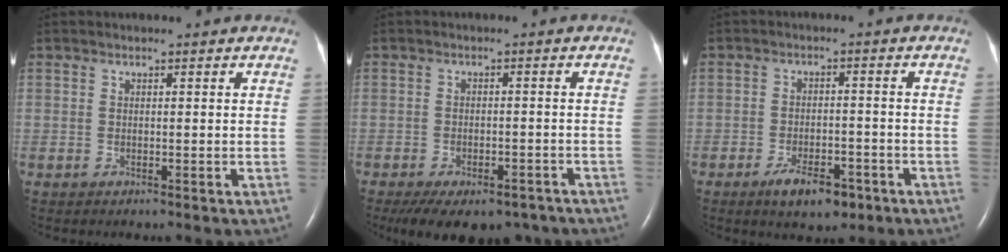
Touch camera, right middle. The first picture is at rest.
{"total": 13.1, "force": [-9.5, 6.3, 6.4], "torque": [-0.120, -0.007, -0.124]}
{"total": 6.1, "force": [-3.9, 2.5, 4.0], "torque": [-0.072, -0.002, -0.056]}